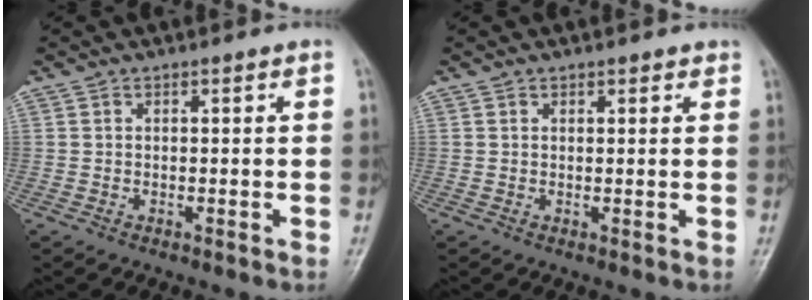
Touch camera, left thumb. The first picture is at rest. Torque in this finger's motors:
{"motor_torque": [-0.26, 0.06, -0.28, 0.07, -0.02]}